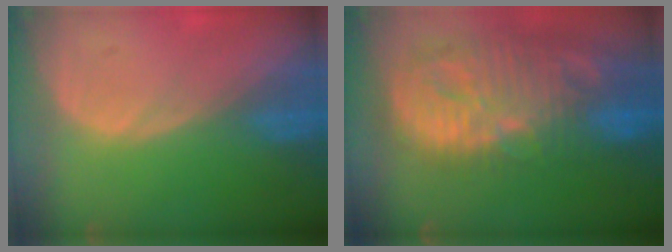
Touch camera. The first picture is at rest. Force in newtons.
{"total": 14.4, "press": 12.5, "slide": 7.0}